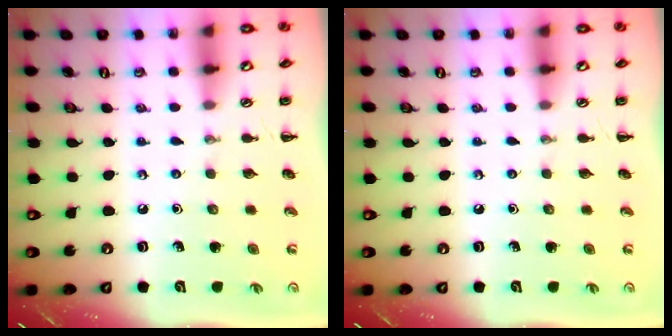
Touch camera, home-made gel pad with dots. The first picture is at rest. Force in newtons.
{"total": 0.0}